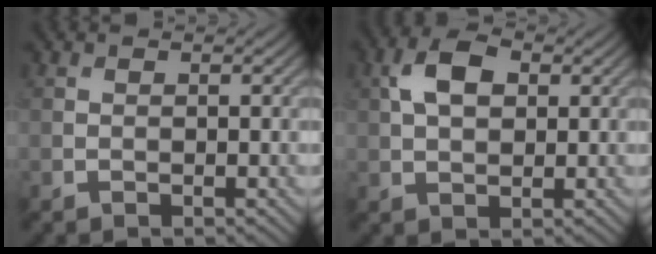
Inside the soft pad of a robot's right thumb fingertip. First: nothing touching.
{"total": 5.4, "force": [1.5, 3.3, 4.0], "torque": [-0.083, 0.008, 0.020]}